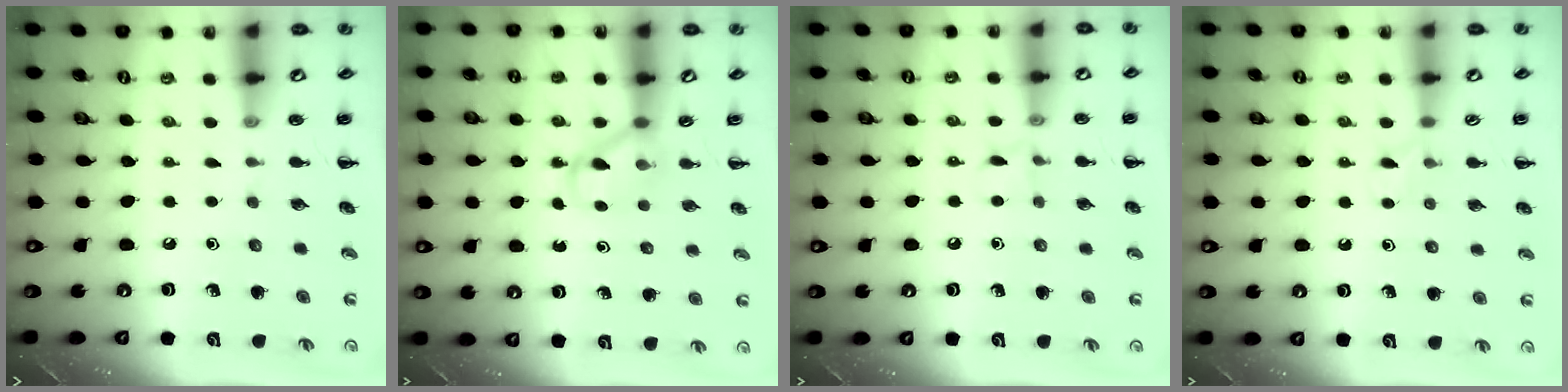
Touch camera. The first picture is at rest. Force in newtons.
{"total": 4.0, "press": 3.9, "slide": 1.0}
{"total": 5.1, "press": 4.8, "slide": 1.7}
{"total": 4.5, "press": 4.2, "slide": 1.6}